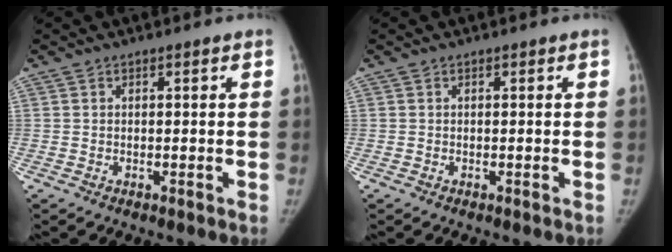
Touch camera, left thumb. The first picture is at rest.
{"total": 0.0}